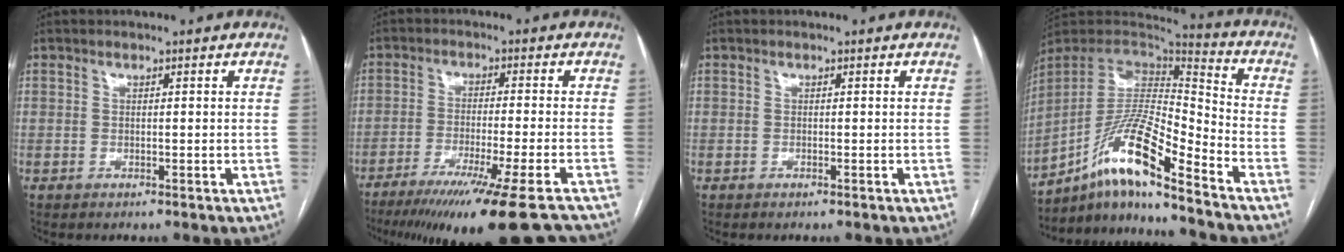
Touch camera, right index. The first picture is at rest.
{"total": 21.1, "force": [-17.7, -0.7, 11.5], "torque": [-0.120, -0.065, -0.258]}
{"total": 0.0}
{"total": 15.4, "force": [-10.6, 1.1, 11.1], "torque": [-0.207, 0.013, -0.190]}